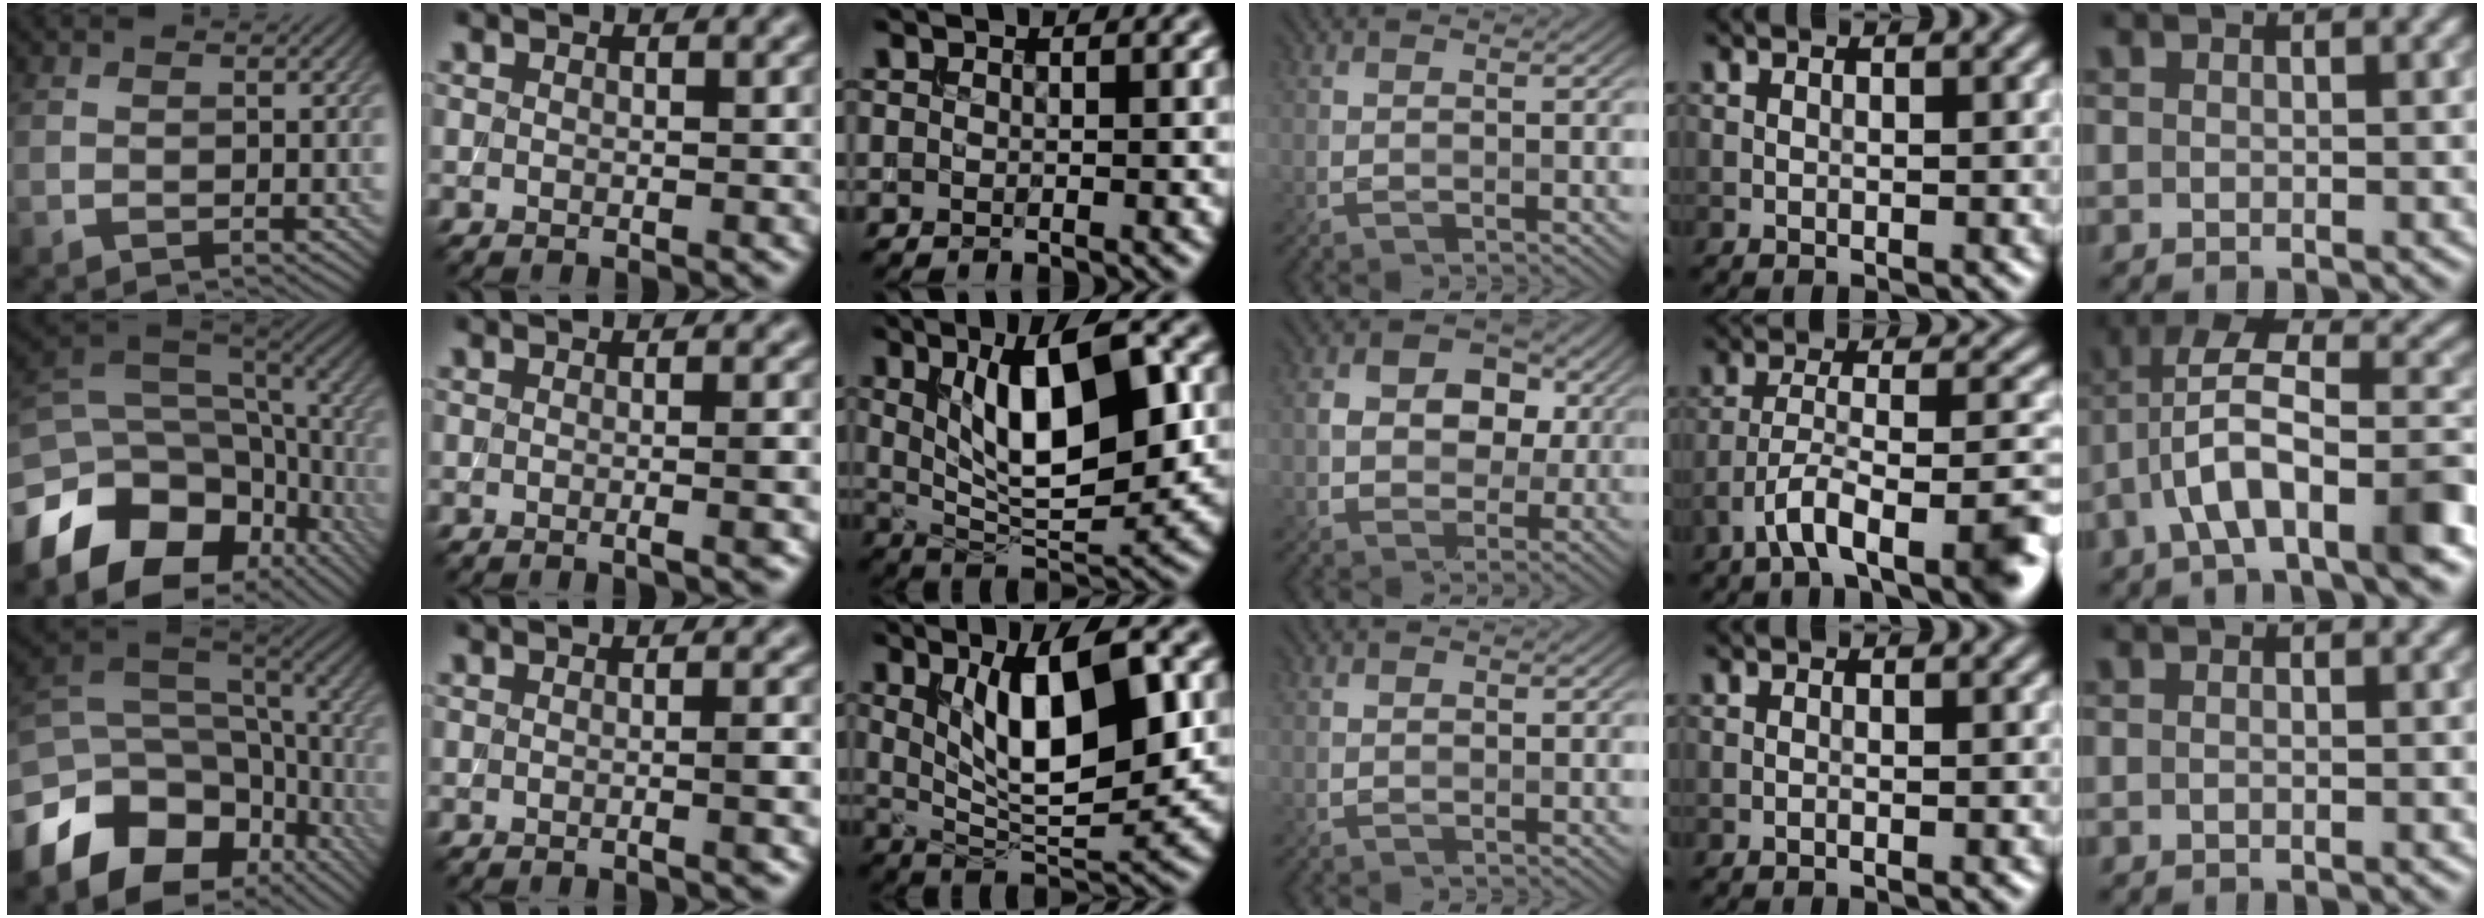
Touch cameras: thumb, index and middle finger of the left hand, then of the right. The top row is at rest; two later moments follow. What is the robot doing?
{"motion": "insert", "object": "backpack"}